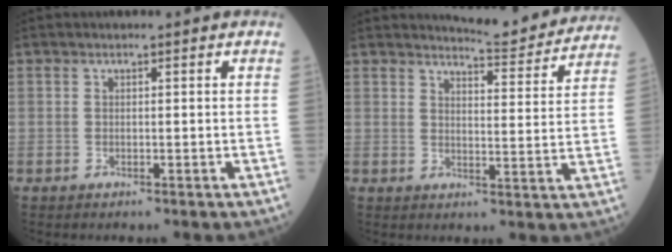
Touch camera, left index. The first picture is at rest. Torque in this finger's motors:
{"motor_torque": [-0.04, -0.15, -0.02, 0.01]}